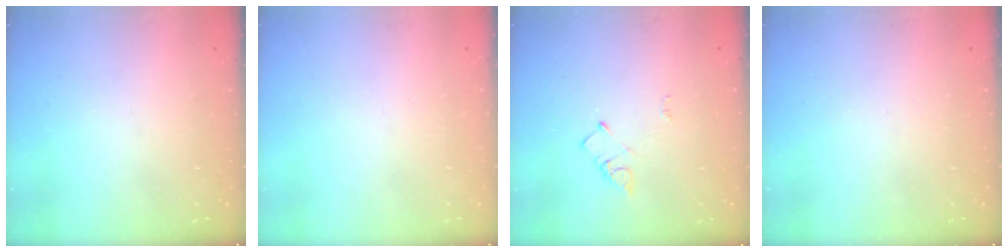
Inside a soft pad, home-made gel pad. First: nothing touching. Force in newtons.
{"total": 1.7, "press": 1.7, "slide": 0.1}
{"total": 4.0, "press": 3.9, "slide": 0.5}
{"total": 0.0}